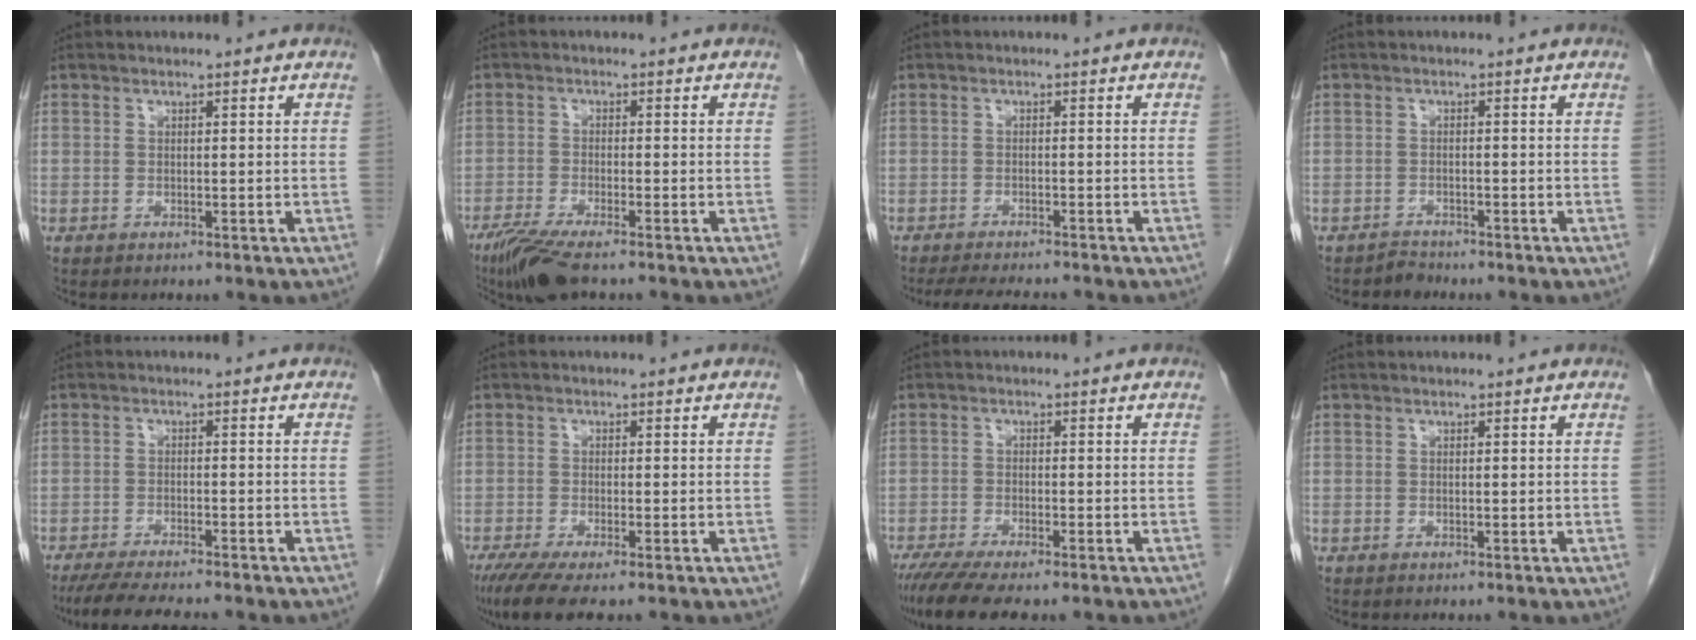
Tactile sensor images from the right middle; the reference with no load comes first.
{"total": 6.7, "force": [-5.0, 0.7, 4.4], "torque": [-0.082, -0.018, -0.089]}
{"total": 8.1, "force": [-7.3, 1.2, 3.4], "torque": [-0.052, -0.015, -0.105]}
{"total": 1.4, "force": [-1.3, 0.2, -0.5], "torque": [0.013, -0.004, -0.023]}
{"total": 9.7, "force": [-8.3, 0.7, 4.9], "torque": [-0.072, -0.018, -0.127]}
{"total": 6.2, "force": [-4.6, 0.7, 4.1], "torque": [-0.066, -0.015, -0.076]}
{"total": 9.0, "force": [-7.2, 1.5, 5.2], "torque": [-0.080, -0.016, -0.112]}
{"total": 0.0}